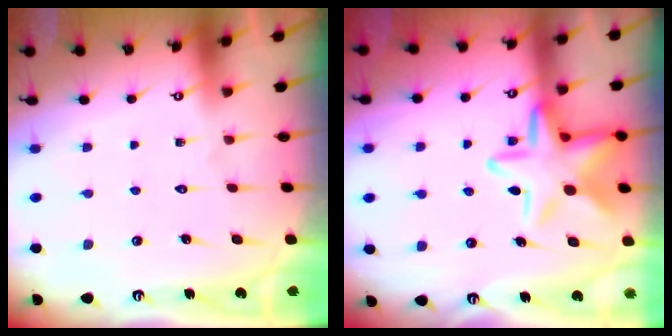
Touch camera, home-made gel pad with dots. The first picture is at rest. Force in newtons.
{"total": 15.6, "press": 15.6, "slide": 1.1}